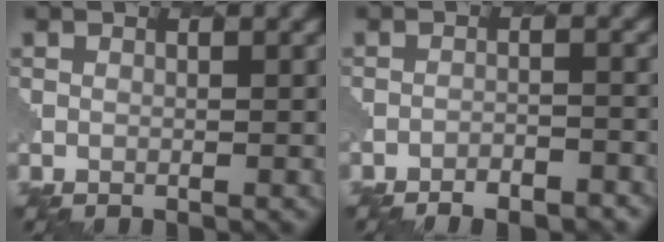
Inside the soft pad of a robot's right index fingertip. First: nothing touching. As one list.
[{"total": 4.4, "force": [-4.1, 1.1, 1.5], "torque": [-0.021, 0.002, -0.056]}]